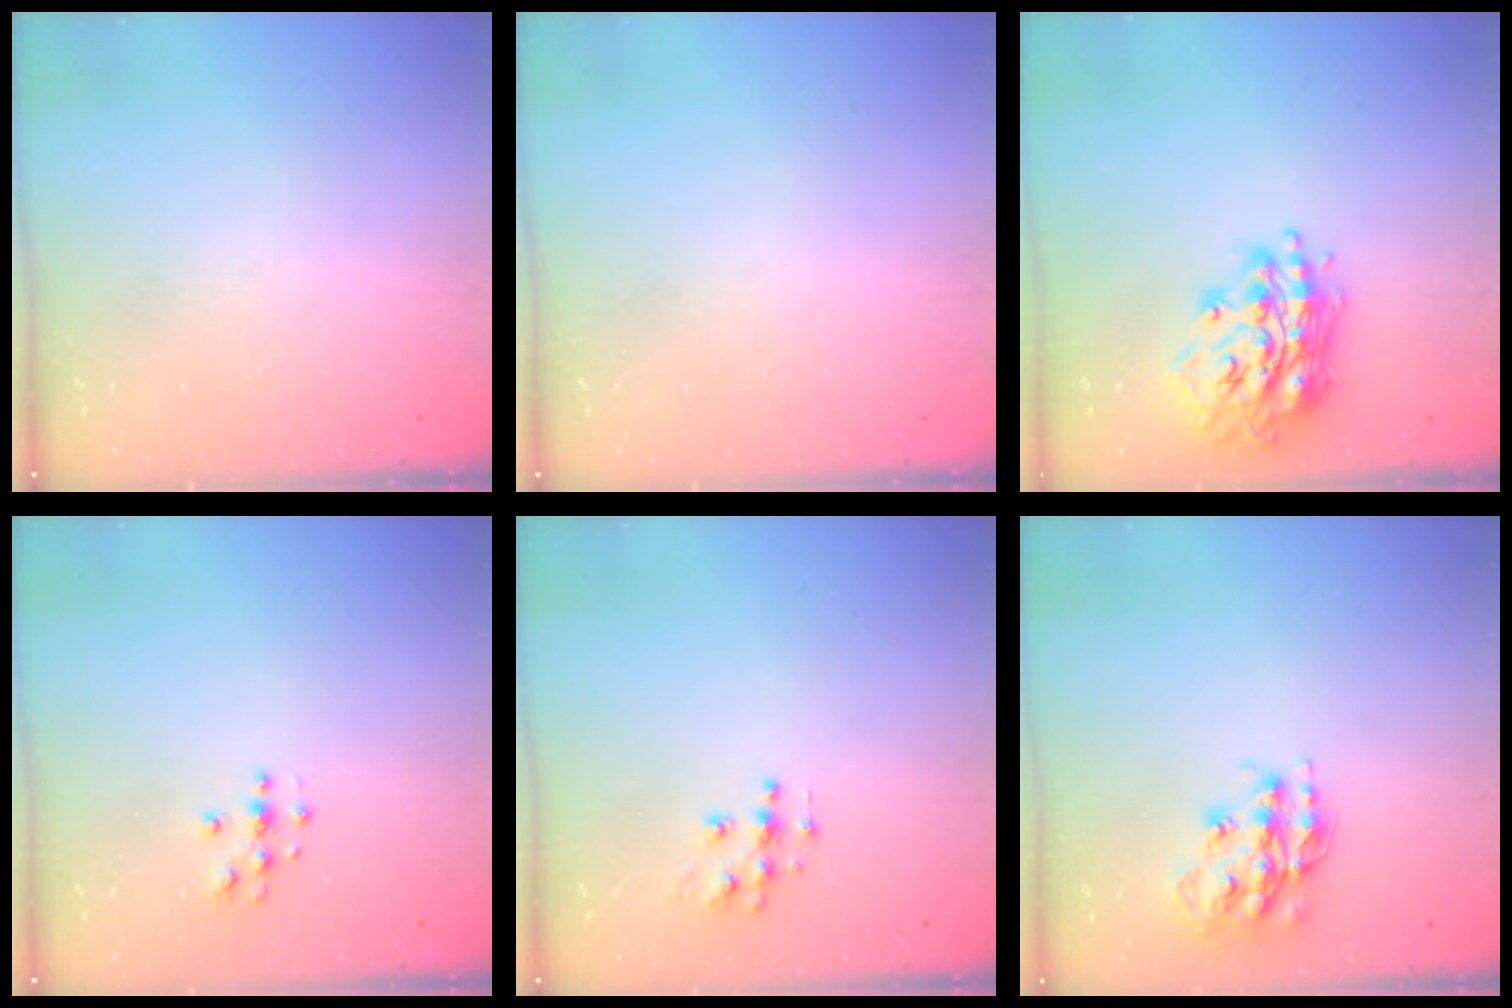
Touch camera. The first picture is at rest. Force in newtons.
{"total": 0.0}
{"total": 17.4, "press": 17.4, "slide": 1.4}
{"total": 3.7, "press": 3.7, "slide": 0.5}
{"total": 7.3, "press": 7.3, "slide": 0.2}
{"total": 14.6, "press": 14.5, "slide": 0.7}